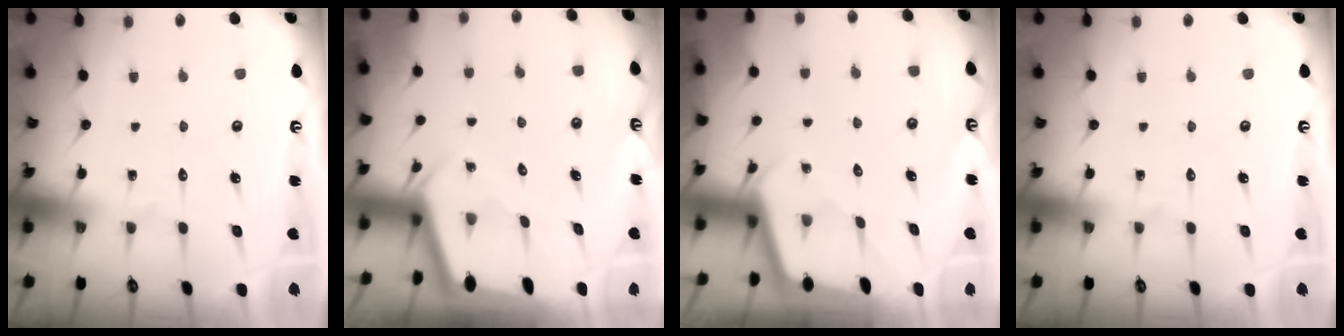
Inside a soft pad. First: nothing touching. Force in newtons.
{"total": 1.9, "press": 1.9, "slide": 0.1}
{"total": 1.8, "press": 1.8, "slide": 0.1}
{"total": 0.0}